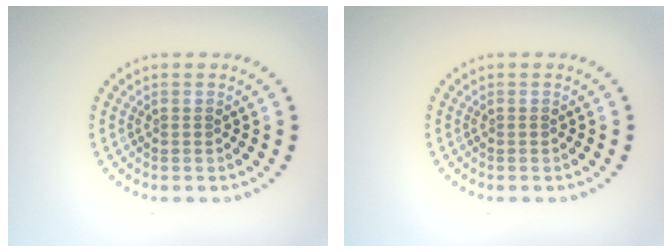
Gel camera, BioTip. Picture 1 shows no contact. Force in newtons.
{"total": 0.0}